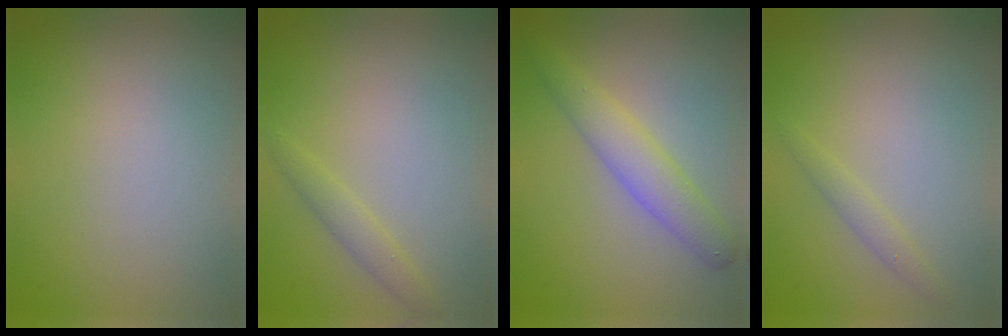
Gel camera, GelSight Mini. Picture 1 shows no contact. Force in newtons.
{"total": 1.5, "press": 1.5, "slide": 0.1}
{"total": 3.4, "press": 3.4, "slide": 0.1}
{"total": 1.1, "press": 1.1, "slide": 0.0}